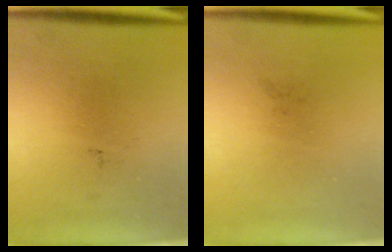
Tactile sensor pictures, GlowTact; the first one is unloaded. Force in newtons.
{"total": 0.0}